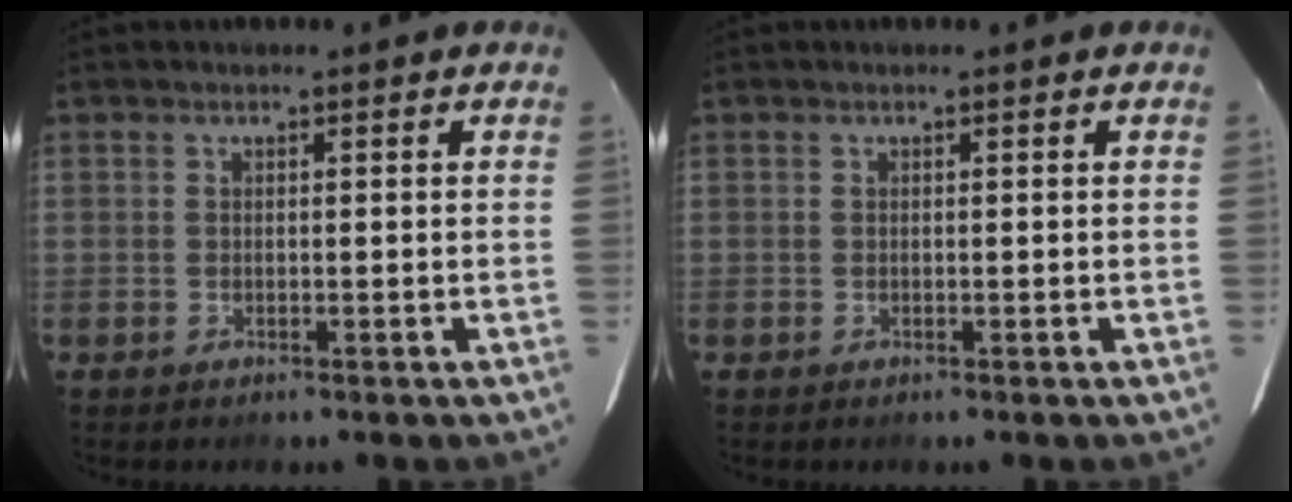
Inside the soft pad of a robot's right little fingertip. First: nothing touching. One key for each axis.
{"total": 0.0}